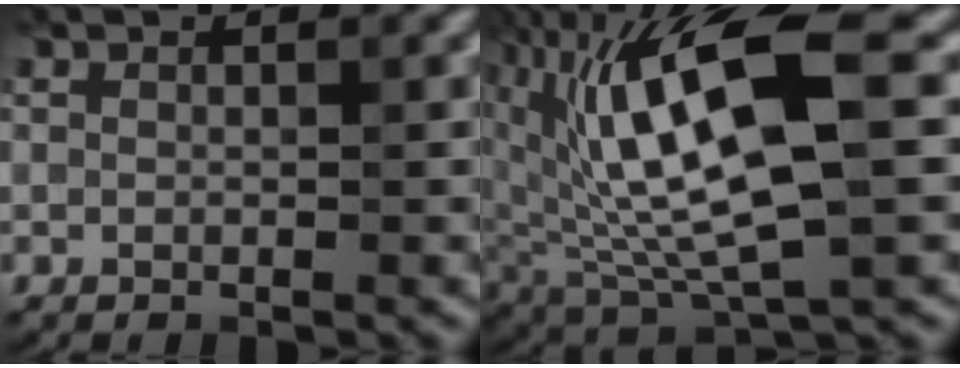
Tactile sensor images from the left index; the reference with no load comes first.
{"total": 12.0, "force": [1.0, 4.5, 11.1], "torque": [-0.214, 0.002, 0.016]}